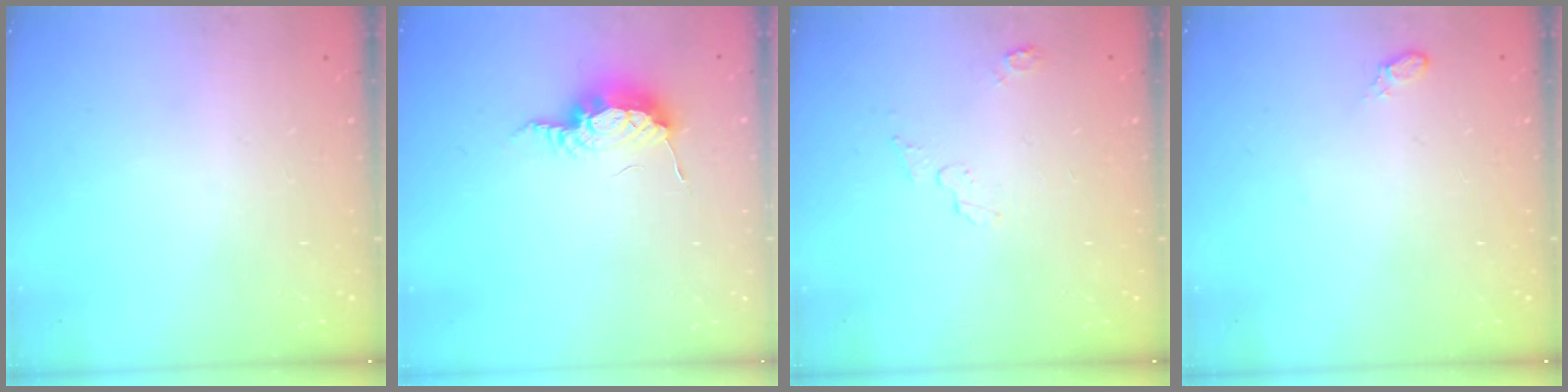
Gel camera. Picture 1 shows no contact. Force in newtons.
{"total": 8.7, "press": 8.6, "slide": 0.9}
{"total": 4.6, "press": 4.6, "slide": 0.4}
{"total": 4.5, "press": 4.3, "slide": 1.4}